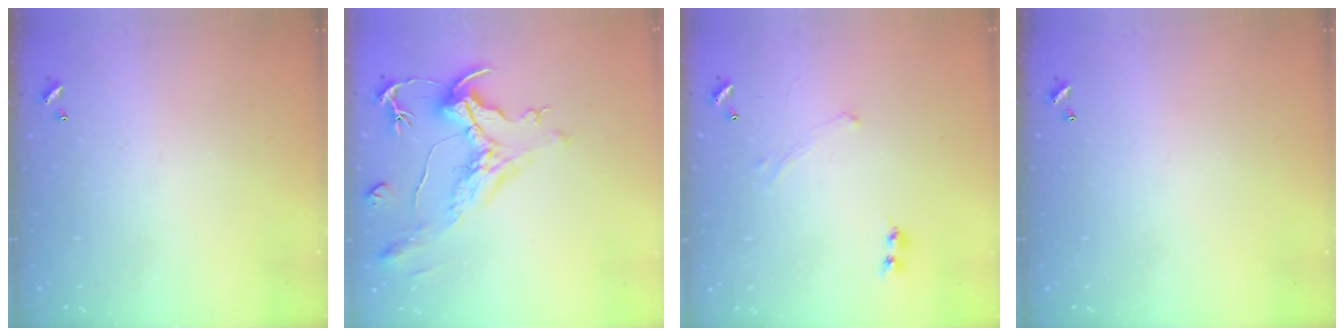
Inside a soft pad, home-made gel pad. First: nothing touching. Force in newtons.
{"total": 1.6, "press": 0.1, "slide": 1.6}
{"total": 0.7, "press": 0.7, "slide": 0.3}
{"total": 0.0}